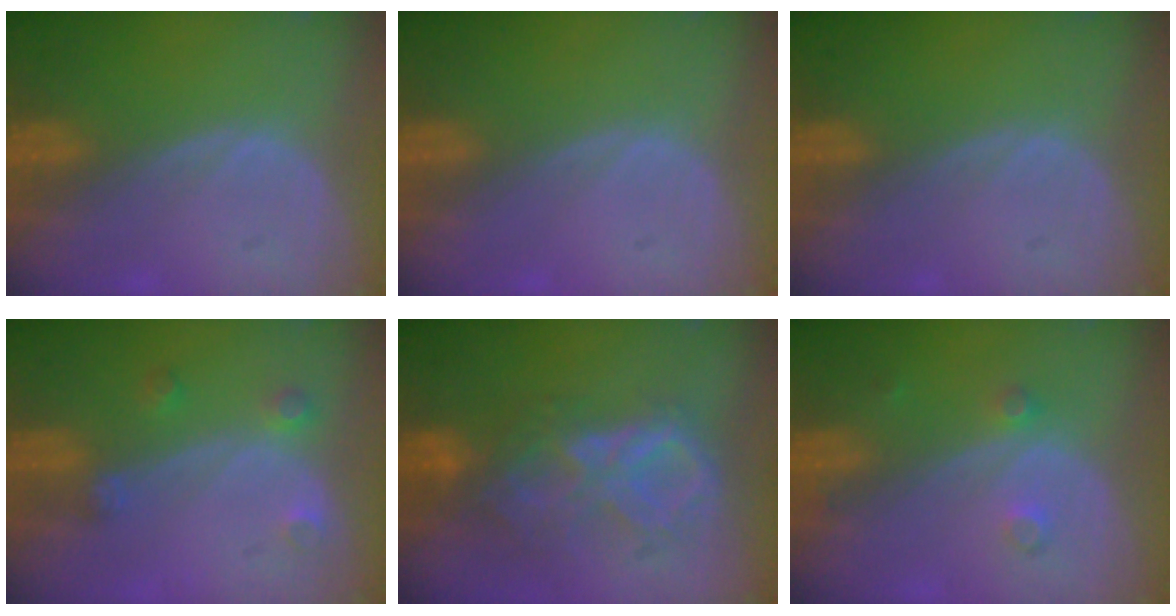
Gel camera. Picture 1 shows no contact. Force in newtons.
{"total": 0.0}
{"total": 0.0}
{"total": 2.7, "press": 2.6, "slide": 0.5}
{"total": 9.1, "press": 7.9, "slide": 4.5}
{"total": 2.5, "press": 2.1, "slide": 1.3}